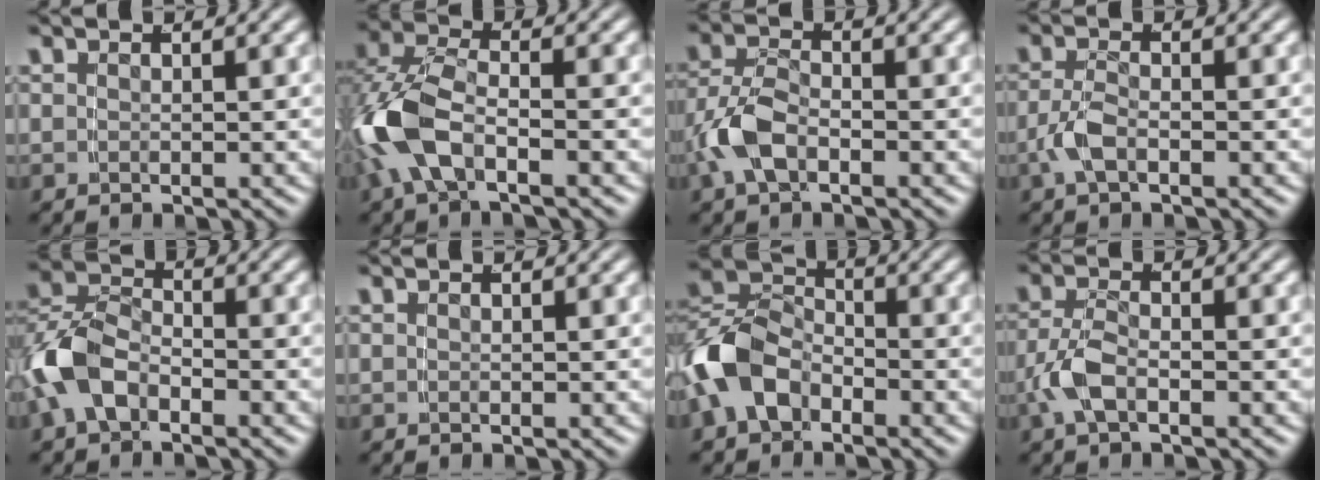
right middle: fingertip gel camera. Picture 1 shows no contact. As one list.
[{"total": 5.6, "force": [-1.9, 3.1, 4.3], "torque": [-0.121, -0.016, -0.023]}, {"total": 3.4, "force": [-1.5, 1.8, 2.5], "torque": [-0.063, -0.004, -0.023]}, {"total": 2.2, "force": [-1.2, 0.5, 1.7], "torque": [-0.035, -0.003, -0.020]}, {"total": 4.9, "force": [-2.0, 3.3, 3.0], "torque": [-0.075, -0.007, -0.034]}, {"total": 0.0}, {"total": 5.3, "force": [-1.8, 3.9, 3.1], "torque": [-0.071, -0.003, -0.032]}, {"total": 2.9, "force": [-1.3, 1.2, 2.3], "torque": [-0.052, -0.003, -0.020]}]